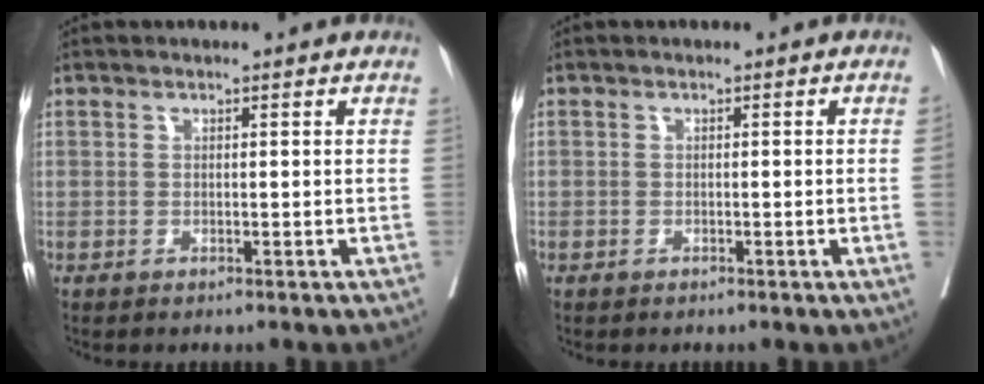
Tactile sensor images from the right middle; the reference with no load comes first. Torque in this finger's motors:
{"motor_torque": [0.38, -0.34, -0.55, -0.21]}